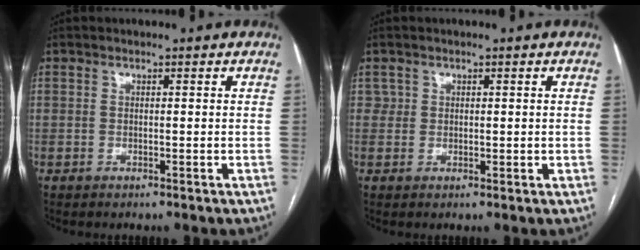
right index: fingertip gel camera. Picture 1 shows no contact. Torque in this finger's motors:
{"motor_torque": [-0.31, 0.63, 0.05, 0.04]}